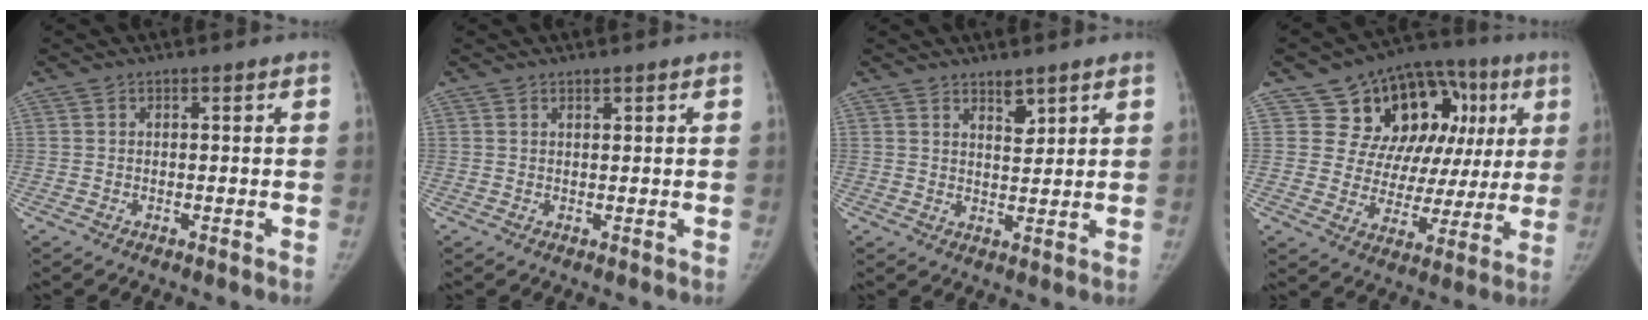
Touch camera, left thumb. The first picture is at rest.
{"total": 0.8, "force": [0.7, 0.2, 0.3], "torque": [-0.002, -0.005, 0.011]}
{"total": 3.4, "force": [2.5, 1.4, 1.9], "torque": [-0.017, -0.022, 0.045]}
{"total": 20.6, "force": [6.7, 14.5, 13.0], "torque": [-0.108, 0.019, 0.104]}